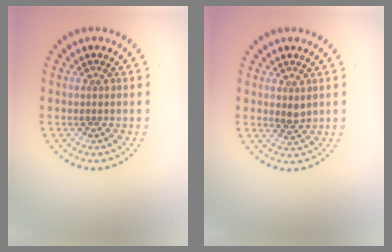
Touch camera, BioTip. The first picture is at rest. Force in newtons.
{"total": 1.1, "press": 1.0, "slide": 0.4}